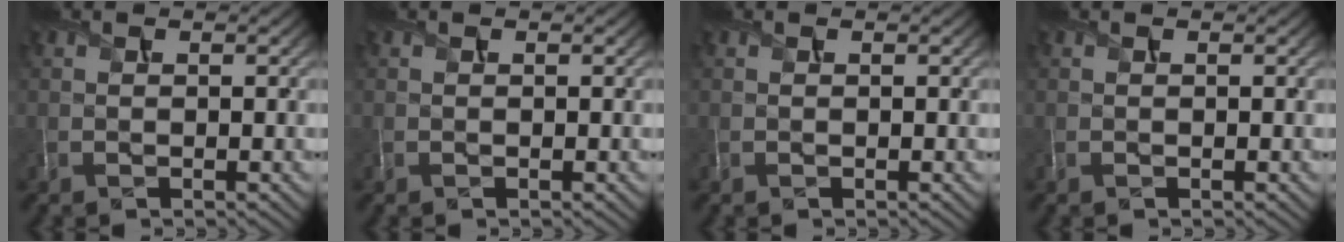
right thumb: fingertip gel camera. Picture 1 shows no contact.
{"total": 0.0}
{"total": 0.0}
{"total": 0.0}